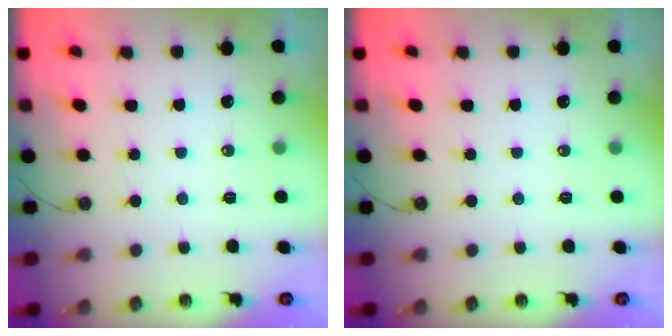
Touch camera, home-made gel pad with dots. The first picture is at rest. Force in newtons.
{"total": 0.0}